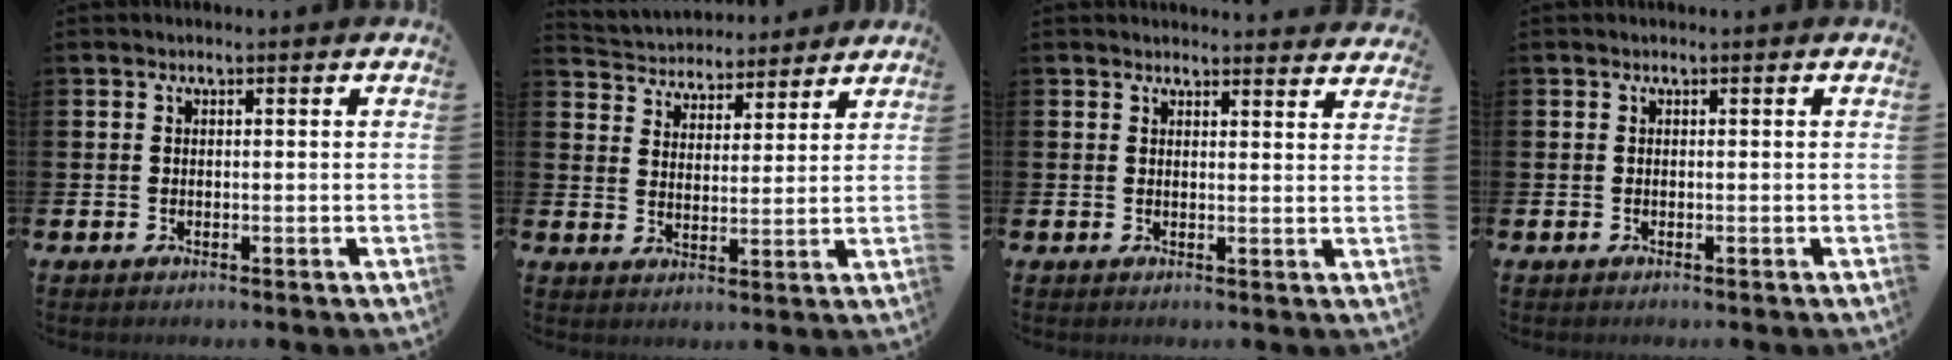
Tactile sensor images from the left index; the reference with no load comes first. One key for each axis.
{"total": 4.4, "fx": 4.1, "fy": 1.4, "fz": -0.5, "tx": -0.018, "ty": -0.028, "tz": 0.072}
{"total": 2.6, "fx": 2.6, "fy": 0.0, "fz": -0.3, "tx": 0.009, "ty": -0.018, "tz": 0.045}
{"total": 0.0}